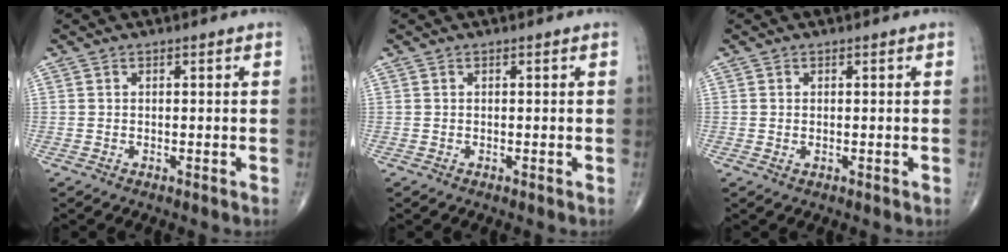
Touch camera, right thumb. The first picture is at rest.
{"total": 0.0}
{"total": 0.6, "force": [-0.1, 0.3, 0.5], "torque": [-0.011, 0.002, 0.002]}